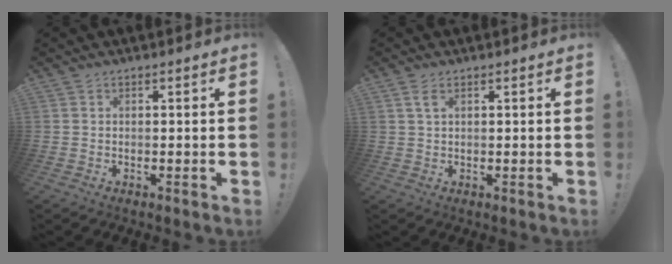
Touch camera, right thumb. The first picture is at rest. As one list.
[{"total": 2.7, "force": [1.3, 1.2, 2.1], "torque": [-0.039, 0.001, 0.022]}]